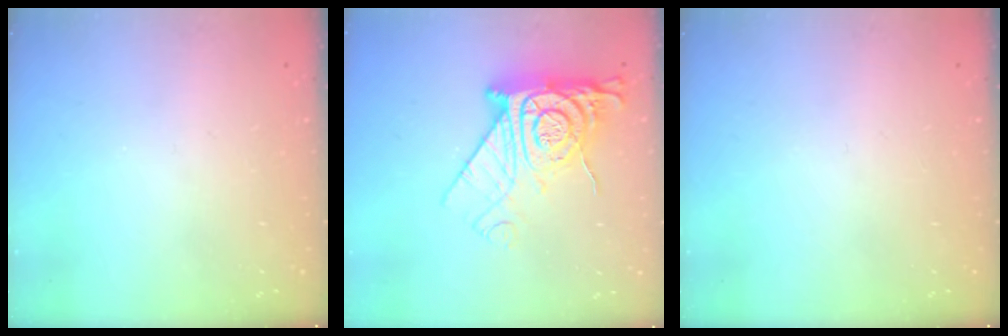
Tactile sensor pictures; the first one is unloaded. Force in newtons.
{"total": 16.0, "press": 15.9, "slide": 1.4}
{"total": 0.0}